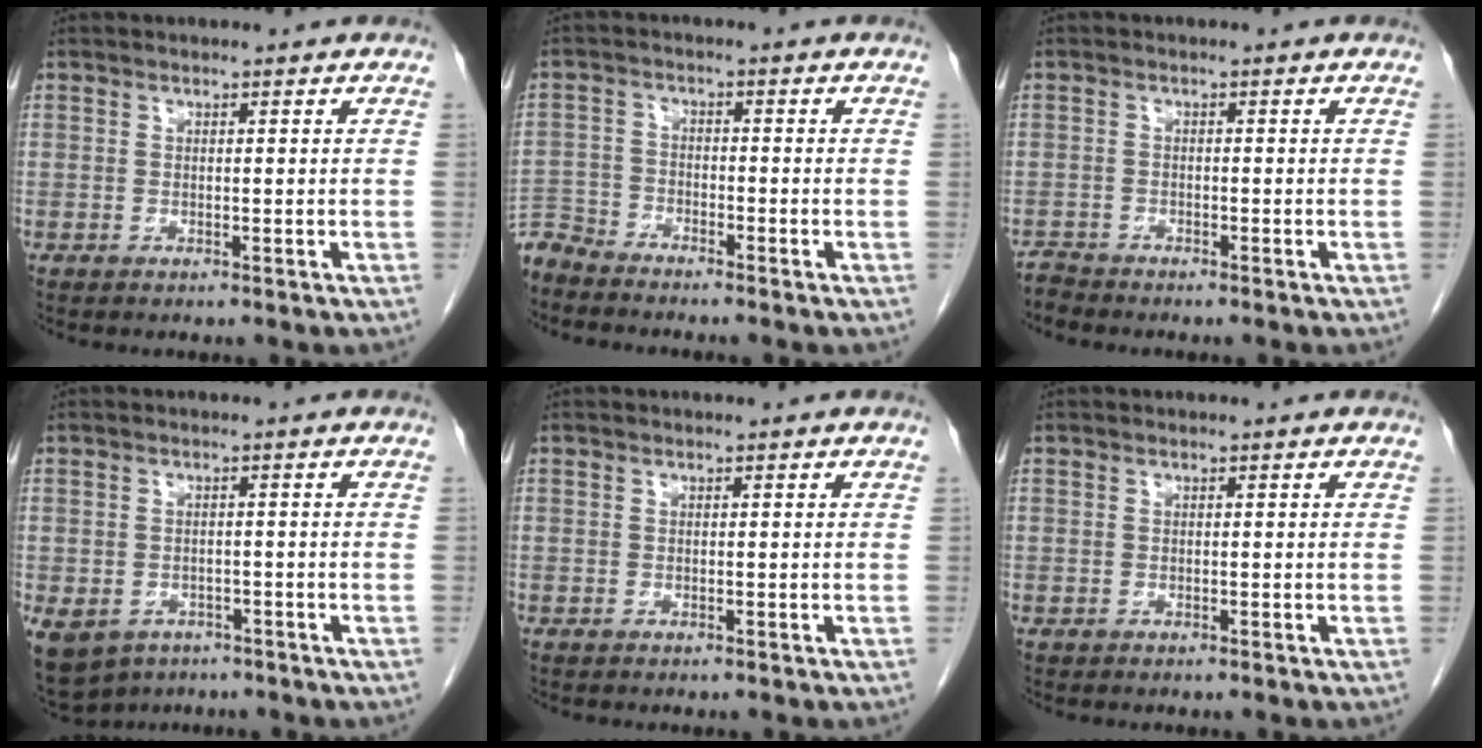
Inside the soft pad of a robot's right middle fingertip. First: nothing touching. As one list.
[{"total": 5.3, "force": [-5.2, 0.6, 0.1], "torque": [0.006, -0.010, -0.102]}, {"total": 1.6, "force": [-1.5, -0.1, -0.5], "torque": [0.011, -0.009, -0.030]}, {"total": 14.1, "force": [-7.9, 10.6, 4.9], "torque": [-0.158, -0.009, -0.097]}, {"total": 0.0}, {"total": 0.0}]